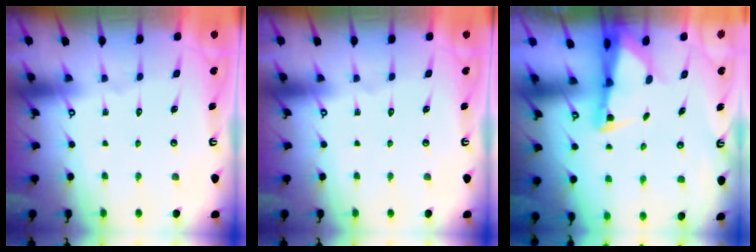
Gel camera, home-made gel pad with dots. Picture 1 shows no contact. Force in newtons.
{"total": 0.0}
{"total": 2.9, "press": 2.9, "slide": 0.4}